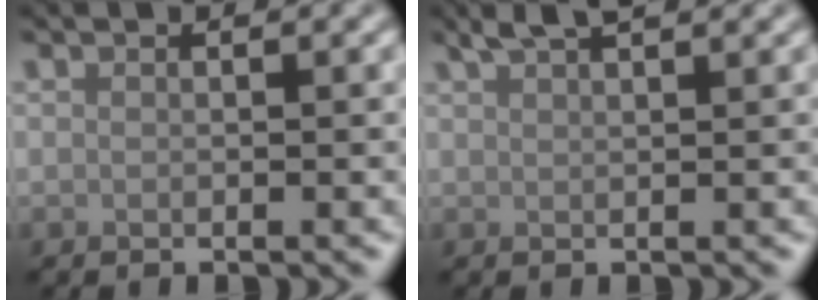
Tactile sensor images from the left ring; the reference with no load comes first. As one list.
[{"total": 2.9, "force": [2.4, 0.5, 1.7], "torque": [-0.020, 0.008, 0.040]}]